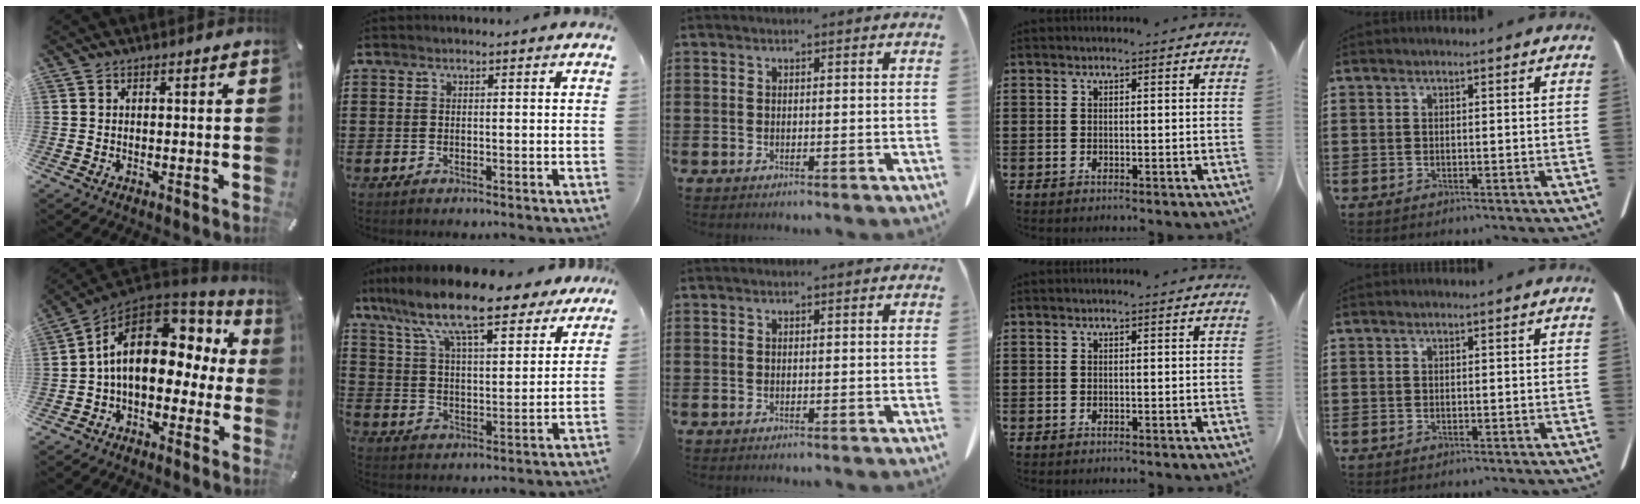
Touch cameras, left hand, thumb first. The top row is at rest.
{"thumb": {"total": 16.9, "force": [3.0, 10.4, 13.0], "torque": [-0.231, -0.008, 0.053]}, "index": {"total": 12.5, "force": [10.1, 2.0, 7.2], "torque": [-0.167, -0.048, 0.171]}}